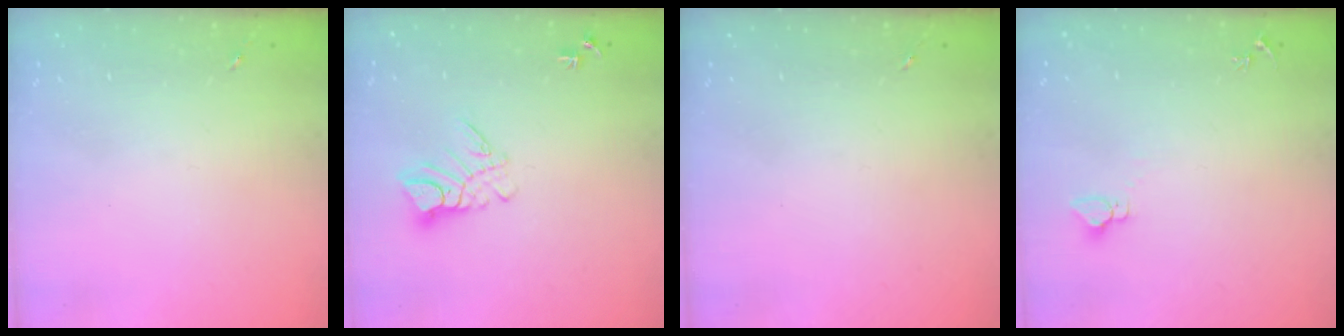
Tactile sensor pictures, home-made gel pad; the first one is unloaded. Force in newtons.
{"total": 8.5, "press": 8.5, "slide": 0.9}
{"total": 0.0}
{"total": 2.8, "press": 2.8, "slide": 0.2}